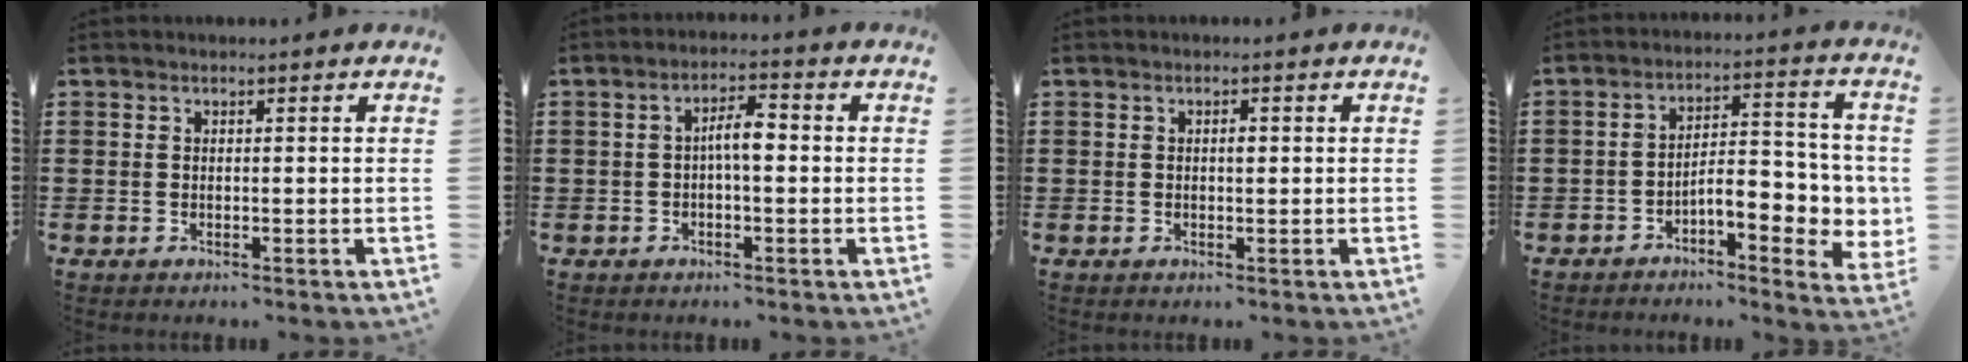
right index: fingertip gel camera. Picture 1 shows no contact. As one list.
[{"total": 3.8, "force": [-0.4, 1.1, 3.6], "torque": [-0.067, 0.010, -0.010]}, {"total": 1.0, "force": [0.0, 0.4, 0.9], "torque": [-0.018, 0.001, 0.000]}, {"total": 7.3, "force": [-2.3, 3.2, 6.2], "torque": [-0.084, -0.012, -0.044]}]